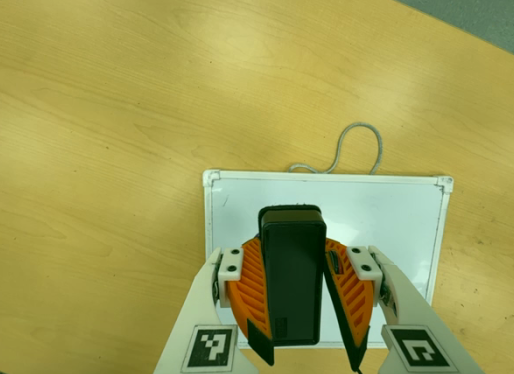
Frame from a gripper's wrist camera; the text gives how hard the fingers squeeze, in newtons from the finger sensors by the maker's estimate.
{"total": 9.0, "left": 9.0, "right": 9.0}